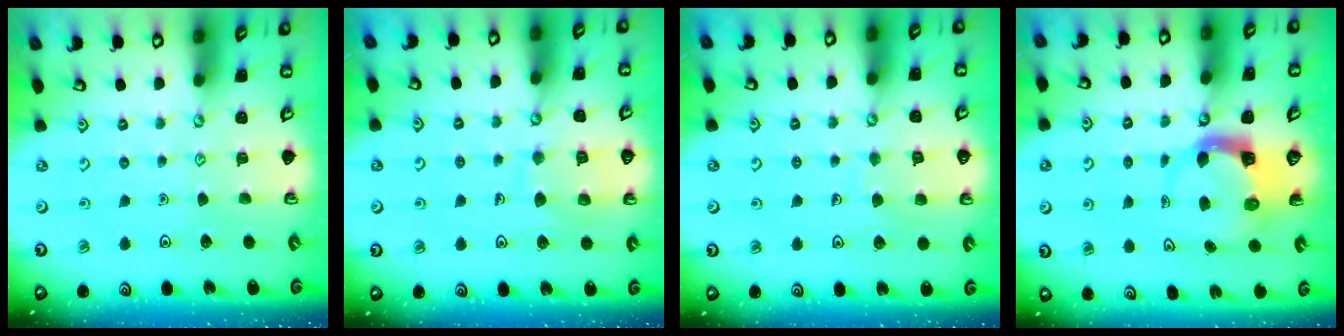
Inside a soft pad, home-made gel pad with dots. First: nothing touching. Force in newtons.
{"total": 8.2, "press": 8.1, "slide": 0.9}
{"total": 6.6, "press": 6.6, "slide": 0.5}
{"total": 4.0, "press": 3.9, "slide": 0.6}